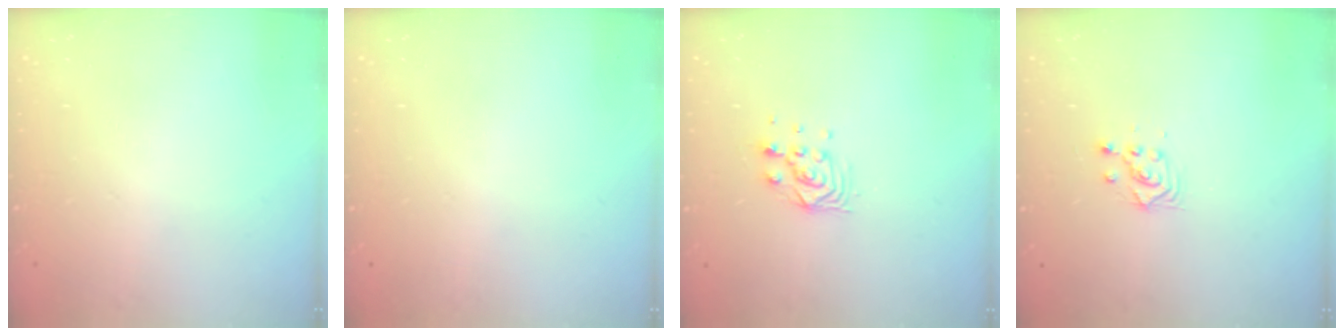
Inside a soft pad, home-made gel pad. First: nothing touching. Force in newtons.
{"total": 0.0}
{"total": 7.4, "press": 7.3, "slide": 0.6}
{"total": 2.8, "press": 2.8, "slide": 0.2}